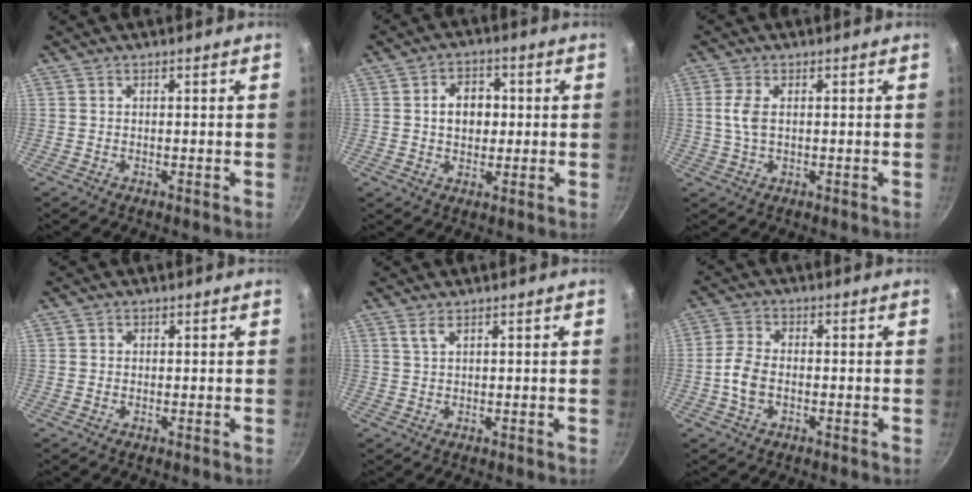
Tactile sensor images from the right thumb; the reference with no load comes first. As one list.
[{"total": 7.0, "force": [0.6, 5.3, 4.5], "torque": [-0.043, 0.010, 0.006]}, {"total": 4.0, "force": [0.5, 2.2, 3.3], "torque": [-0.076, 0.004, 0.011]}, {"total": 0.8, "force": [0.1, 0.7, 0.2], "torque": [0.002, 0.000, -0.001]}, {"total": 1.8, "force": [1.1, 0.4, 1.4], "torque": [-0.031, -0.001, 0.026]}, {"total": 5.6, "force": [-1.3, 3.5, 4.1], "torque": [-0.086, 0.016, -0.033]}]